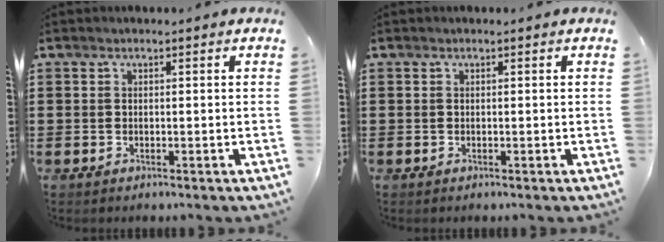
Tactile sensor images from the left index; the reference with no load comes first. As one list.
[{"total": 0.0}]